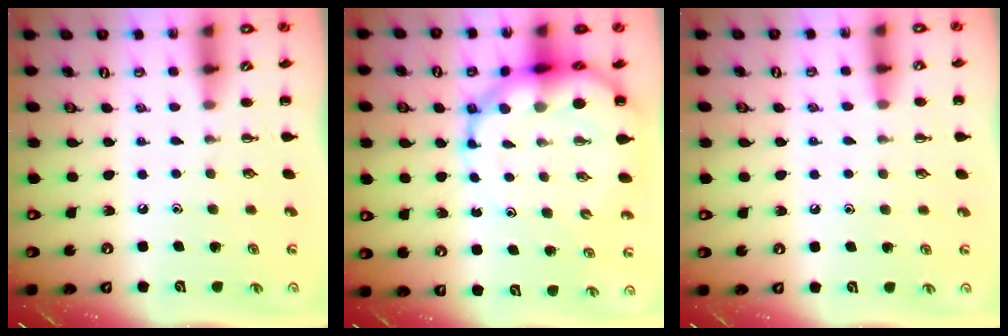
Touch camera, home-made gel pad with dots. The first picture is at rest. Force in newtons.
{"total": 13.2, "press": 12.8, "slide": 3.5}
{"total": 6.3, "press": 6.0, "slide": 1.9}